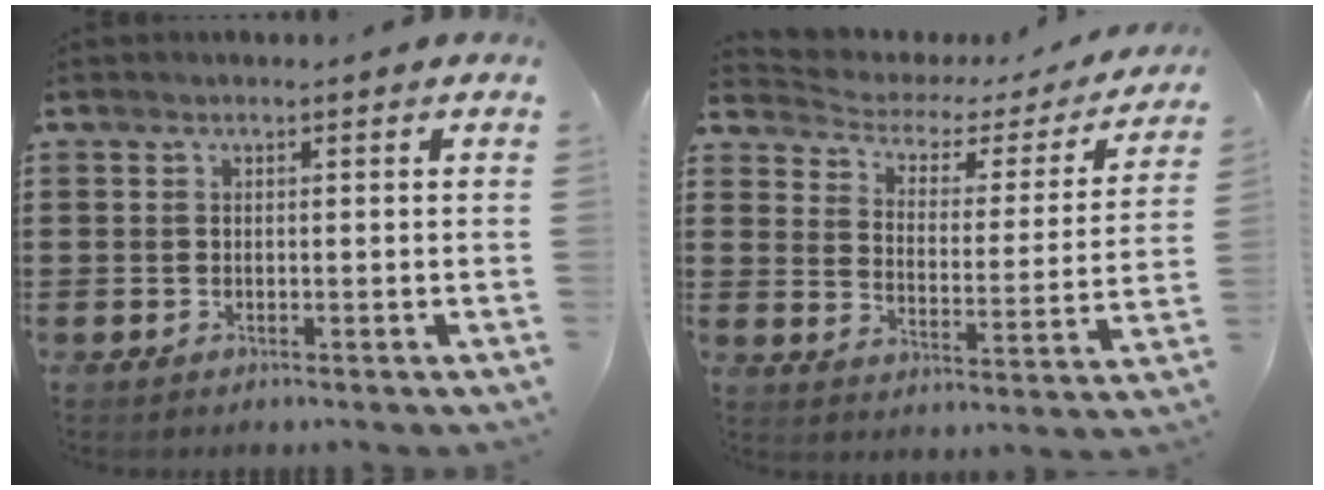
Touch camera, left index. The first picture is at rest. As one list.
[{"total": 2.8, "force": [1.9, 1.9, 1.0], "torque": [-0.038, -0.014, 0.021]}]